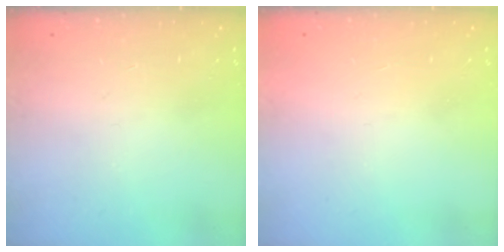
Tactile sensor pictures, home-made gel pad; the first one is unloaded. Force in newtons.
{"total": 1.5, "press": 1.5, "slide": 0.1}